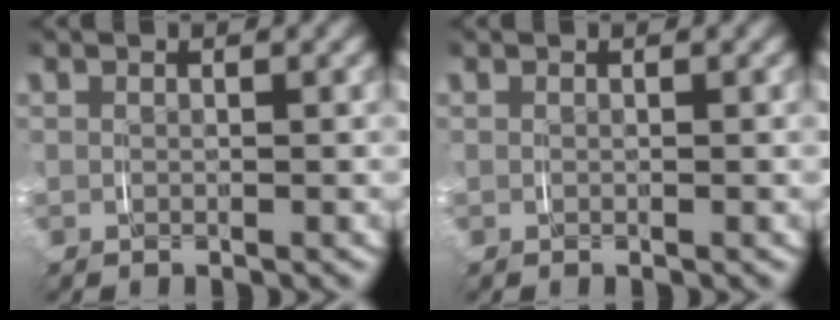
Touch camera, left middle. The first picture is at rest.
{"total": 0.0}